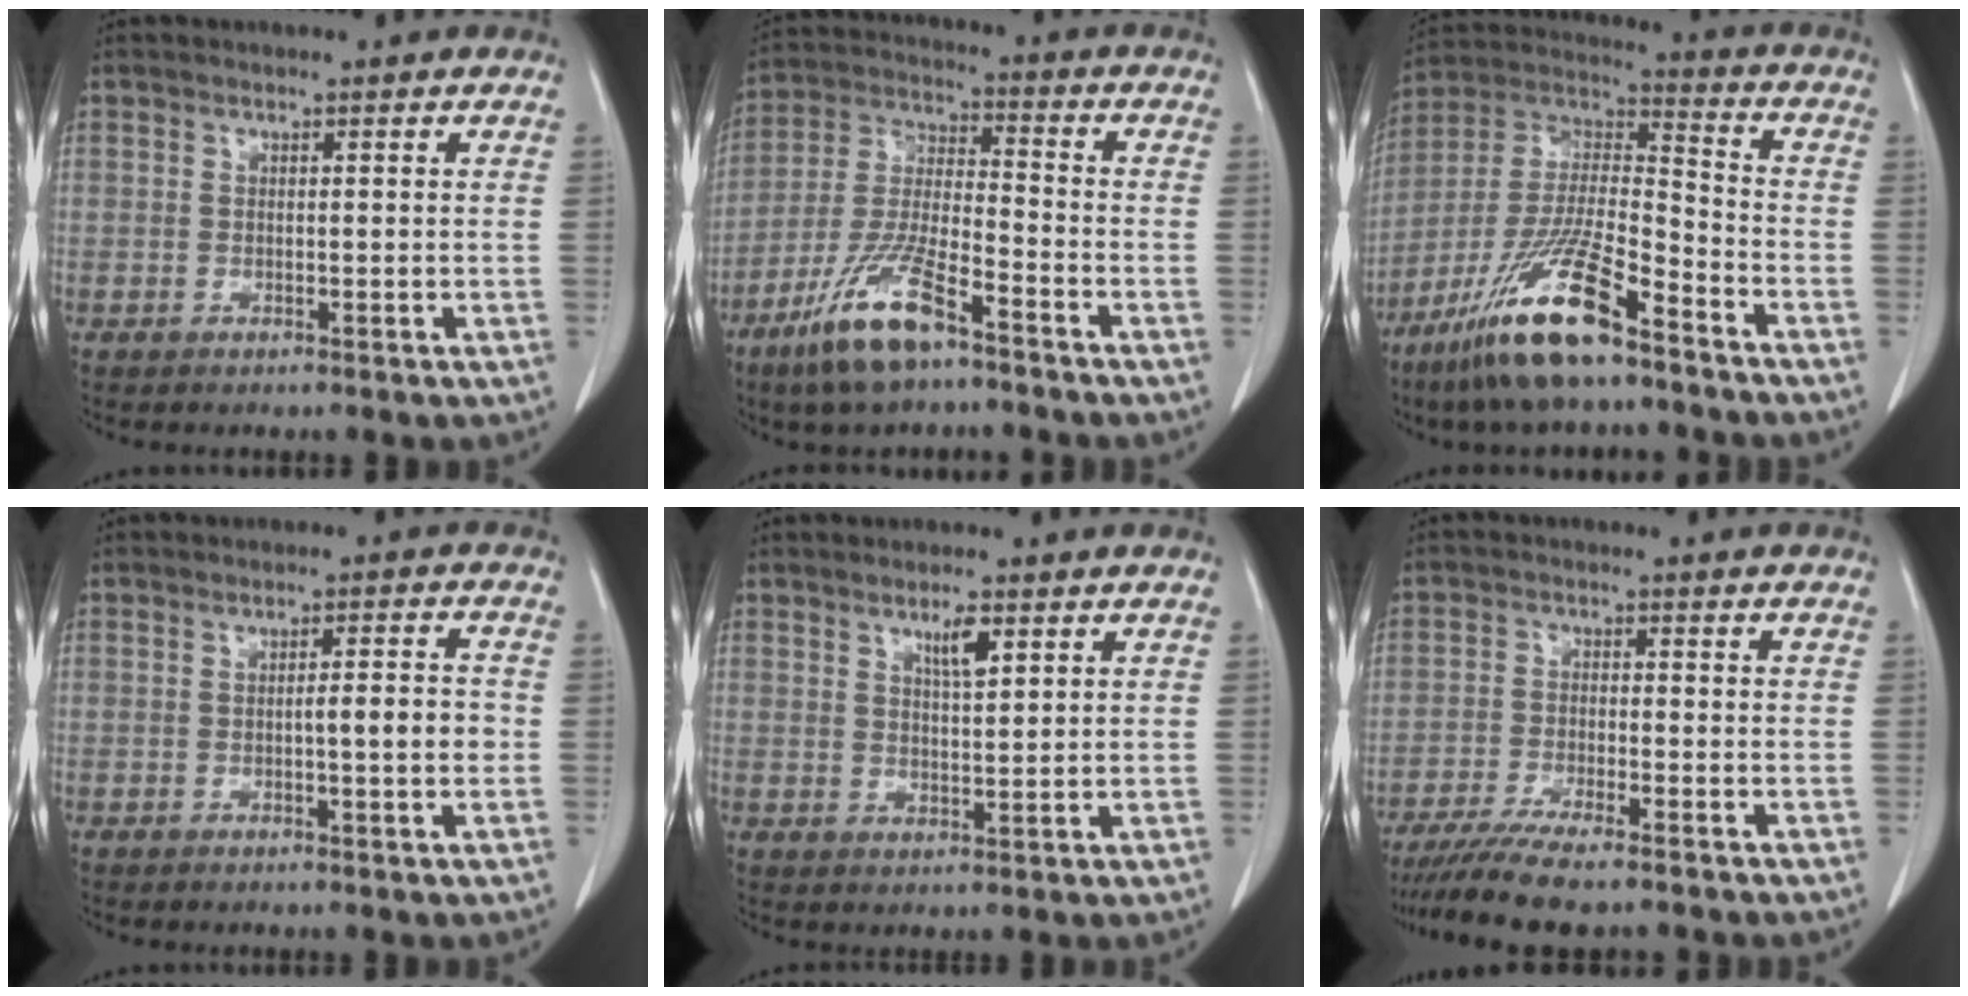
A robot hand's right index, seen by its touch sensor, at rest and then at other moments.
{"total": 12.5, "force": [-8.1, 2.5, 9.2], "torque": [-0.199, -0.022, -0.154]}
{"total": 16.9, "force": [-11.1, 2.5, 12.6], "torque": [-0.269, -0.022, -0.208]}
{"total": 4.0, "force": [-0.7, 0.4, 3.9], "torque": [-0.058, 0.003, -0.010]}
{"total": 3.5, "force": [1.9, 0.6, 2.9], "torque": [-0.051, -0.003, 0.034]}
{"total": 9.0, "force": [-7.6, 0.7, 4.9], "torque": [-0.076, -0.021, -0.124]}